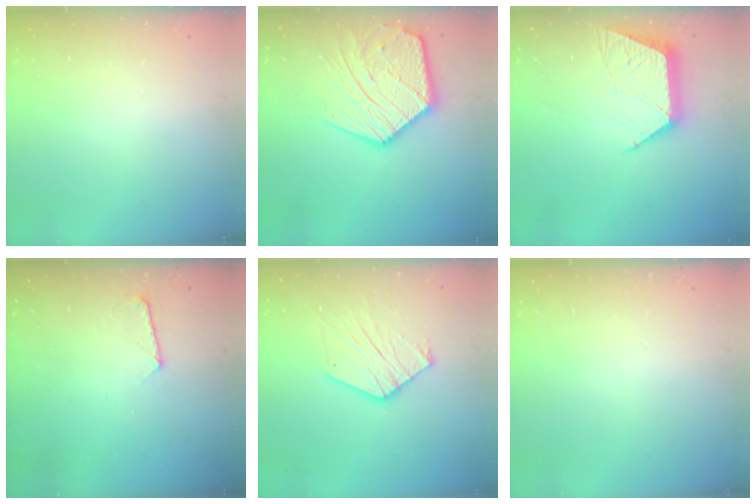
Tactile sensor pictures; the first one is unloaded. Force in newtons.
{"total": 18.6, "press": 18.6, "slide": 1.5}
{"total": 11.8, "press": 11.8, "slide": 0.6}
{"total": 8.1, "press": 8.1, "slide": 0.6}
{"total": 11.3, "press": 11.2, "slide": 0.6}
{"total": 0.0}